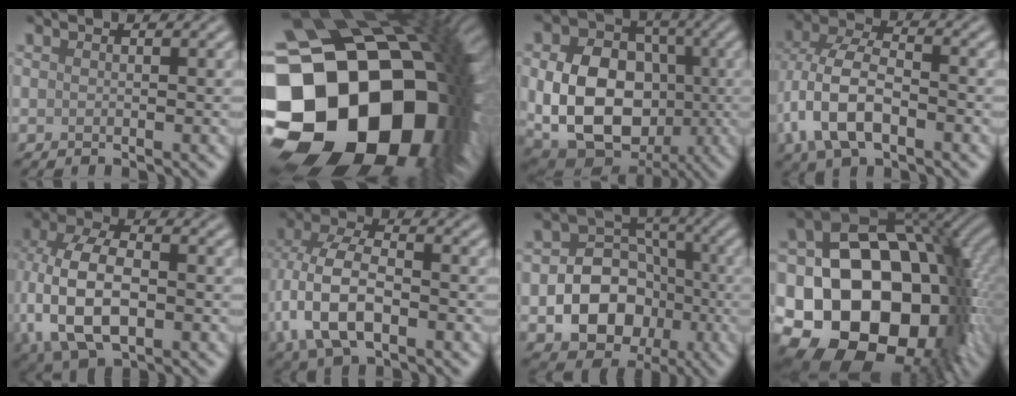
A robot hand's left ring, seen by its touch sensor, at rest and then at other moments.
{"total": 23.9, "force": [-3.9, 18.3, 14.8], "torque": [-0.285, -0.071, -0.074]}
{"total": 12.1, "force": [-1.6, 9.1, 7.9], "torque": [-0.135, -0.014, -0.028]}
{"total": 7.7, "force": [-2.4, 4.5, 5.8], "torque": [-0.125, 0.005, -0.054]}
{"total": 10.9, "force": [-1.8, 6.7, 8.5], "torque": [-0.191, -0.004, -0.042]}
{"total": 8.5, "force": [-2.3, 4.9, 6.6], "torque": [-0.147, 0.002, -0.052]}
{"total": 9.2, "force": [-2.3, 7.4, 5.0], "torque": [-0.059, -0.006, -0.061]}
{"total": 20.9, "force": [-4.9, 15.4, 13.3], "torque": [-0.179, -0.028, -0.079]}